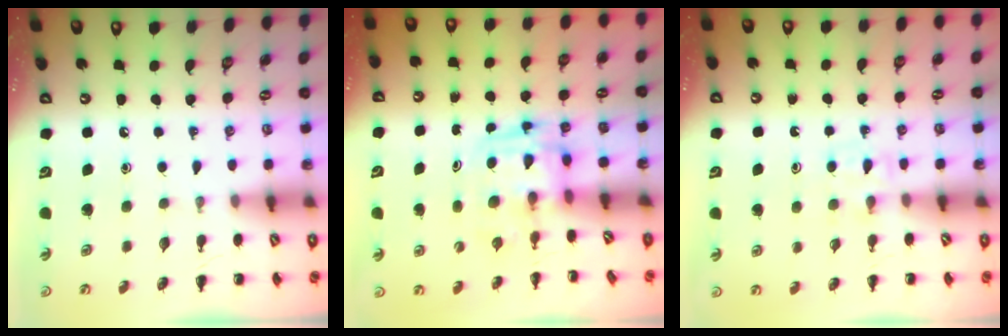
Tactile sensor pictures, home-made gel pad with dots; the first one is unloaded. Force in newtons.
{"total": 3.1, "press": 3.1, "slide": 0.5}
{"total": 3.8, "press": 3.5, "slide": 1.3}